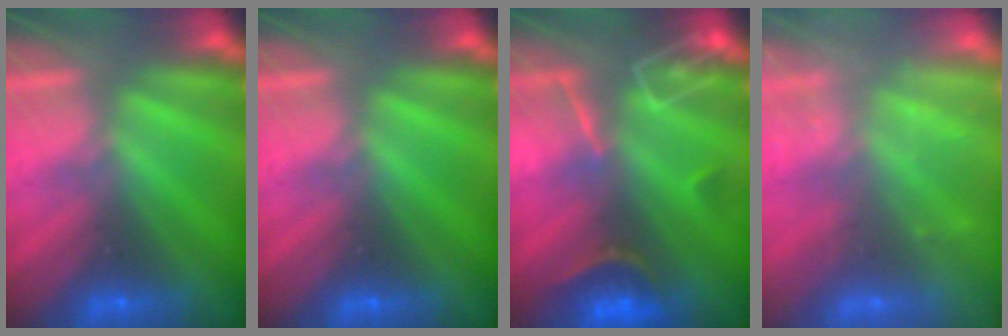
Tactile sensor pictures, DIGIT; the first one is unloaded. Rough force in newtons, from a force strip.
{"total": 0.0}
{"total": 7.2}
{"total": 2.4}